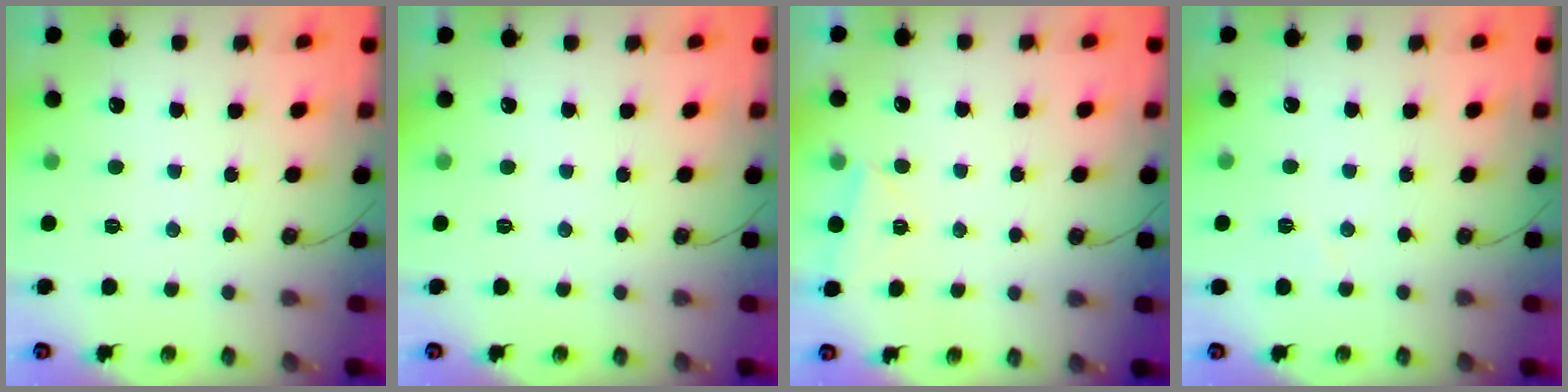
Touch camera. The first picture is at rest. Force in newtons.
{"total": 0.0}
{"total": 2.8, "press": 2.1, "slide": 1.8}
{"total": 2.7, "press": 2.5, "slide": 1.1}